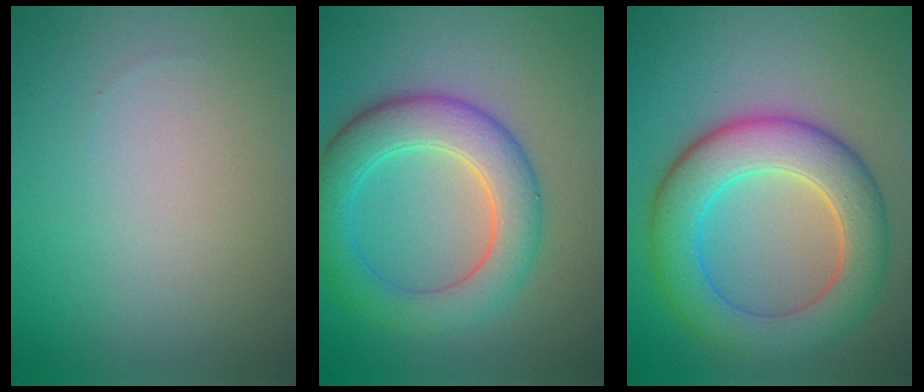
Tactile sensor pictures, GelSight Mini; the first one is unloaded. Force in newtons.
{"total": 6.5, "press": 6.5, "slide": 0.1}
{"total": 8.0, "press": 8.0, "slide": 0.3}